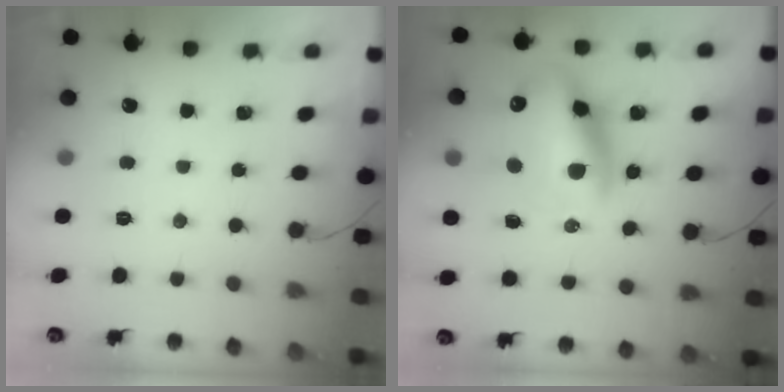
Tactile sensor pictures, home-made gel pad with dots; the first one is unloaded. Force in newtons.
{"total": 15.9, "press": 15.3, "slide": 4.4}